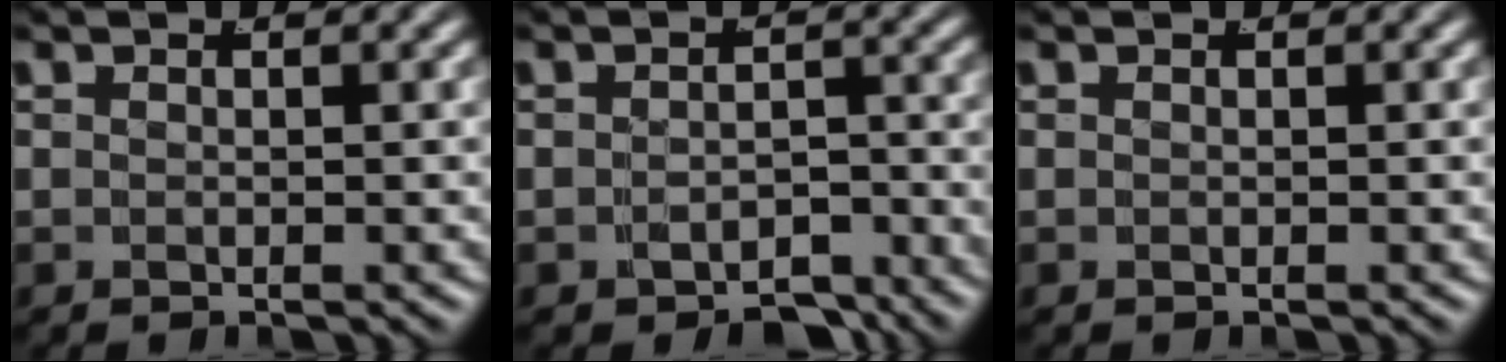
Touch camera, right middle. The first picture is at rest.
{"total": 3.3, "force": [-2.8, 1.4, 0.8], "torque": [0.007, -0.004, -0.049]}
{"total": 0.0}